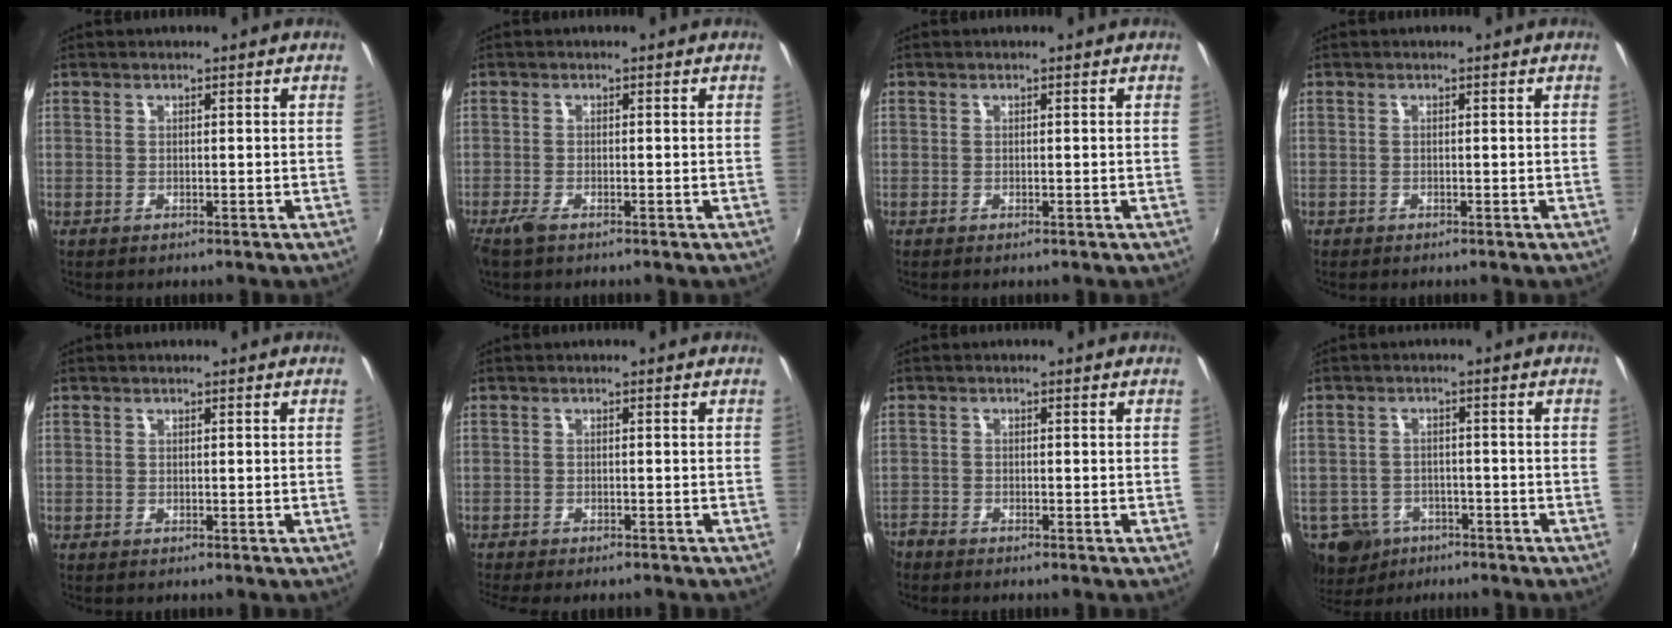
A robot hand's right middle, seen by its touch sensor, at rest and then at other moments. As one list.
[{"total": 2.2, "force": [-1.6, 0.5, 1.4], "torque": [-0.032, -0.007, -0.033]}, {"total": 0.0}, {"total": 0.5, "force": [-0.4, 0.3, 0.0], "torque": [-0.002, -0.003, -0.010]}, {"total": 0.0}, {"total": 2.5, "force": [-2.2, 0.4, 1.1], "torque": [-0.028, -0.016, -0.037]}, {"total": 3.2, "force": [-2.9, 1.2, 0.6], "torque": [-0.028, -0.011, -0.062]}, {"total": 9.7, "force": [-5.8, 7.0, 3.4], "torque": [-0.102, -0.005, -0.088]}]